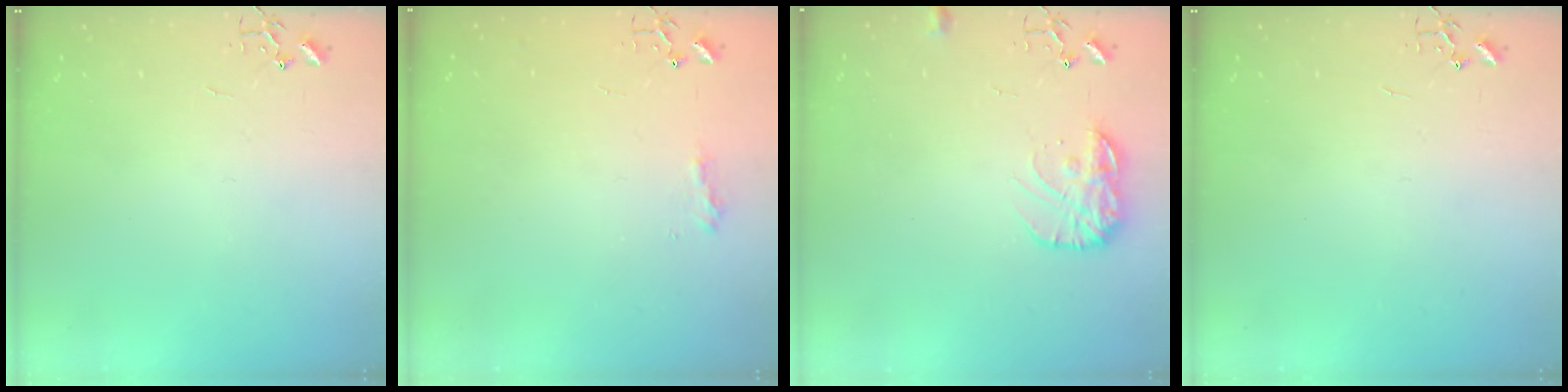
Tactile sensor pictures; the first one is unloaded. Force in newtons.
{"total": 7.8, "press": 7.8, "slide": 0.3}
{"total": 11.9, "press": 11.9, "slide": 0.4}
{"total": 0.0}